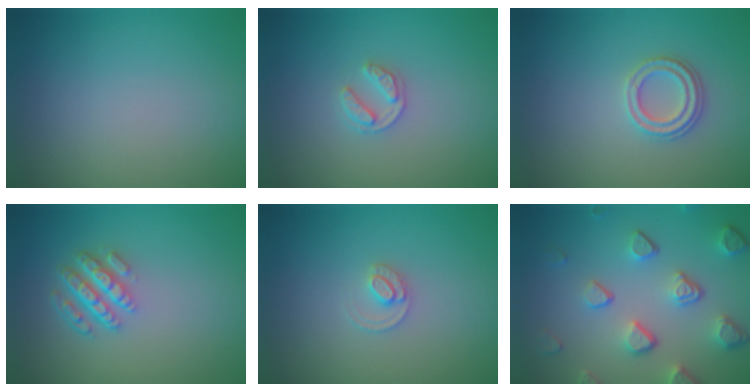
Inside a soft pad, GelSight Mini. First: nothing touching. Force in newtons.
{"total": 1.8, "press": 1.8, "slide": 0.3}
{"total": 2.3, "press": 2.2, "slide": 0.8}
{"total": 4.4, "press": 3.3, "slide": 2.9}
{"total": 1.5, "press": 1.5, "slide": 0.2}
{"total": 5.0, "press": 3.9, "slide": 3.2}